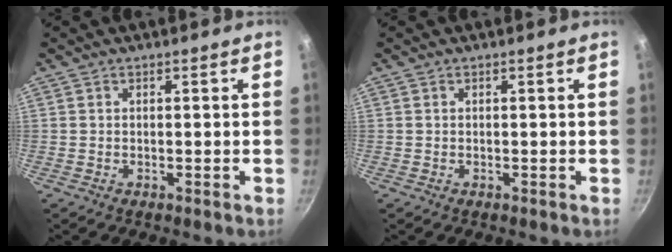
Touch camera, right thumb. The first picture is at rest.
{"total": 0.0}